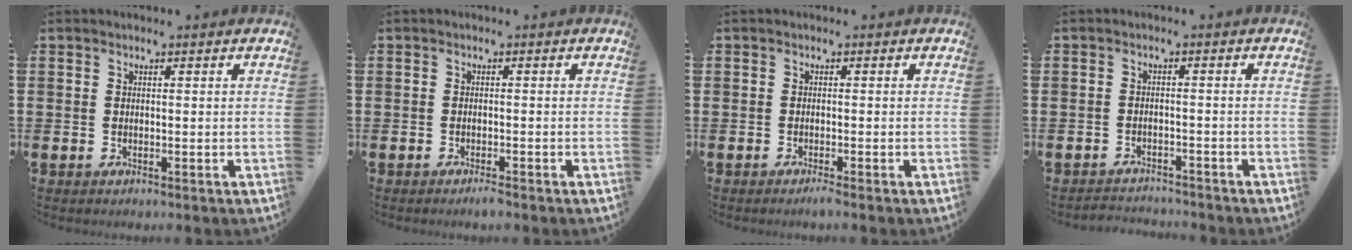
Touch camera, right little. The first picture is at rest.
{"total": 1.0, "force": [-0.8, 0.0, 0.6], "torque": [-0.012, -0.001, -0.016]}
{"total": 0.9, "force": [-0.7, -0.1, 0.7], "torque": [-0.010, -0.002, -0.013]}
{"total": 1.9, "force": [-1.9, 0.1, -0.3], "torque": [-0.002, 0.003, -0.043]}